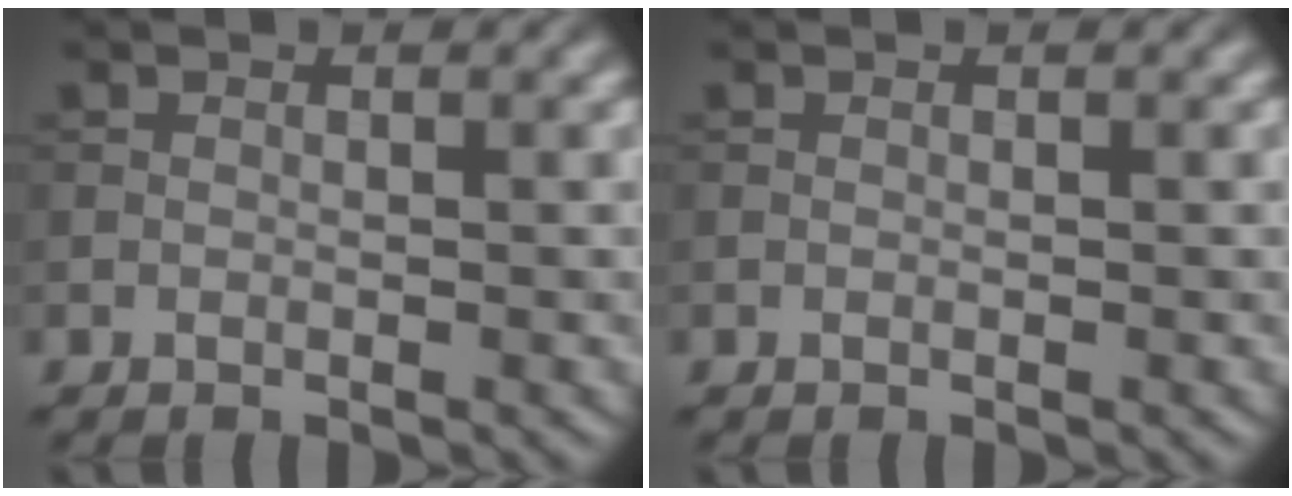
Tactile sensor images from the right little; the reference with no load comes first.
{"total": 0.0}